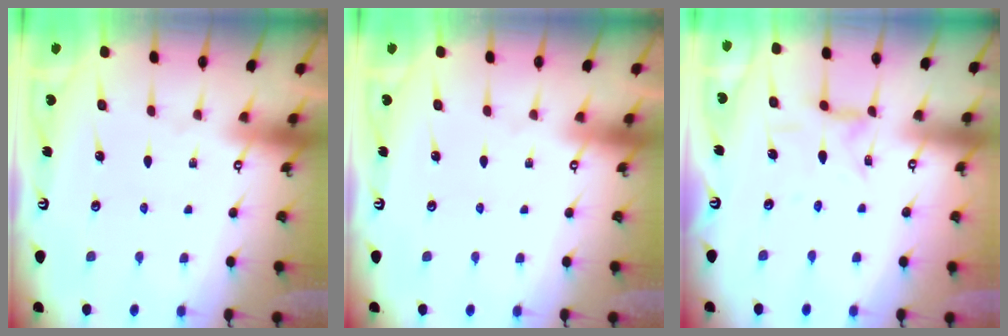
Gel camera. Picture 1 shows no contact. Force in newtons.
{"total": 0.0}
{"total": 3.0, "press": 2.9, "slide": 0.4}